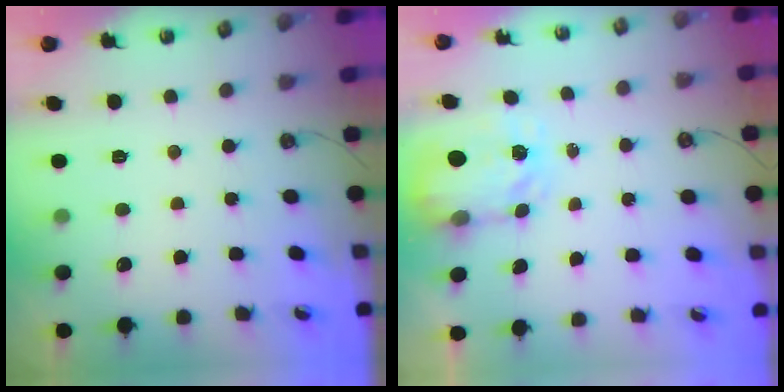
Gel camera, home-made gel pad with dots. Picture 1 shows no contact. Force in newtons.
{"total": 3.6, "press": 3.6, "slide": 0.5}